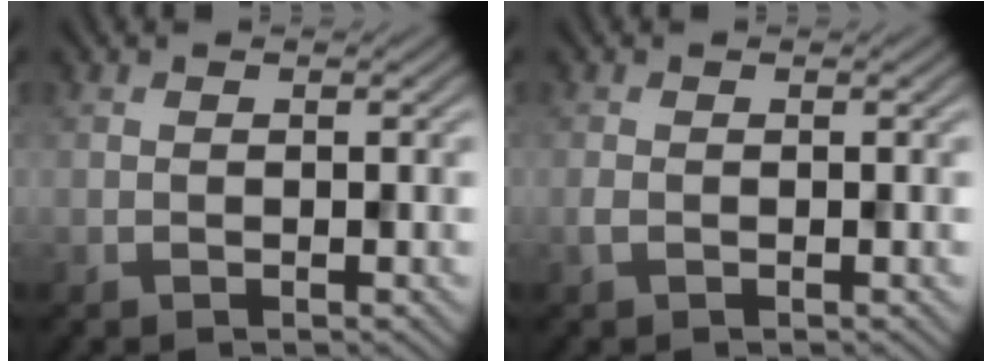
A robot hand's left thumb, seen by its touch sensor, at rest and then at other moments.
{"total": 0.8, "force": [-0.2, 0.3, 0.7], "torque": [-0.020, -0.001, -0.006]}